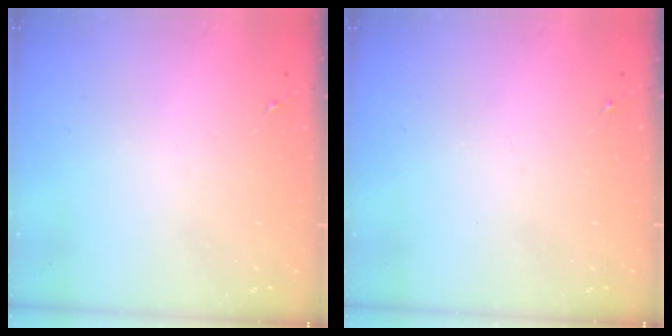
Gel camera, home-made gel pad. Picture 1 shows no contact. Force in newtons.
{"total": 0.0}